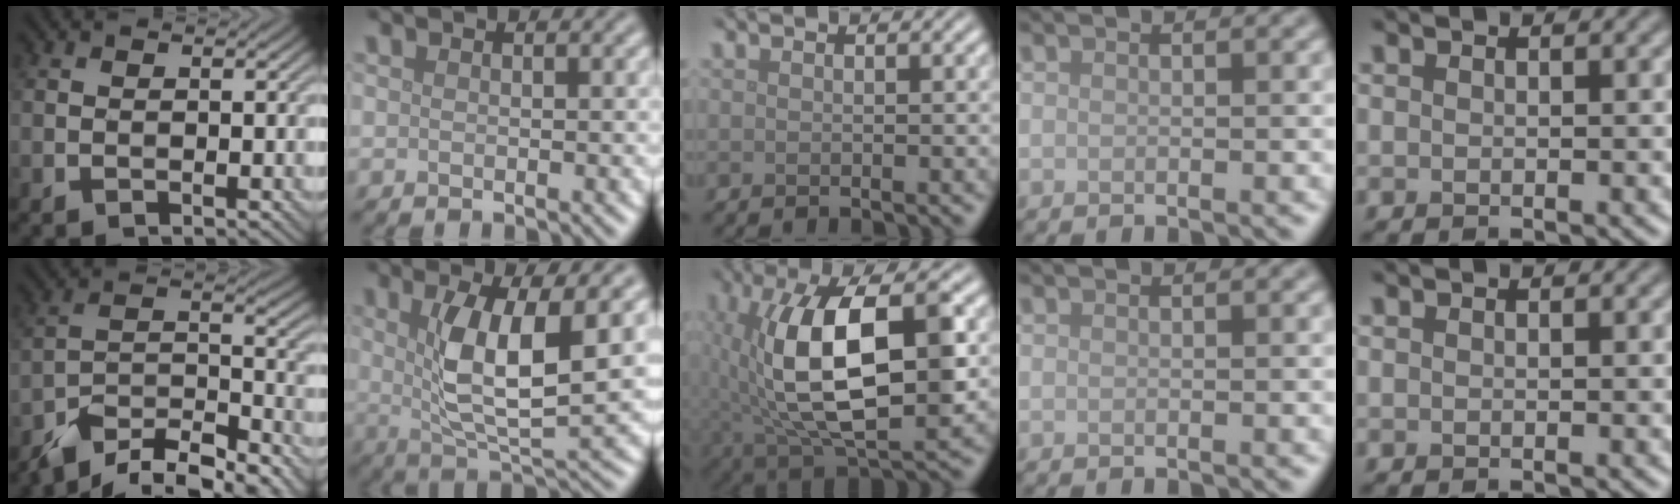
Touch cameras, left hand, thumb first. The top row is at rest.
{"thumb": {"total": 11.1, "force": [-8.9, 3.7, 5.5], "torque": [-0.095, -0.001, -0.161]}, "index": {"total": 8.0, "force": [1.5, 2.1, 7.6], "torque": [-0.139, -0.016, 0.032]}, "middle": {"total": 12.9, "force": [1.0, 6.1, 11.4], "torque": [-0.193, -0.002, 0.023]}}